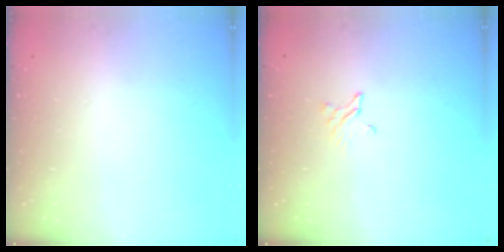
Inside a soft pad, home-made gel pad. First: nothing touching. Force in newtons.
{"total": 1.9, "press": 1.9, "slide": 0.3}